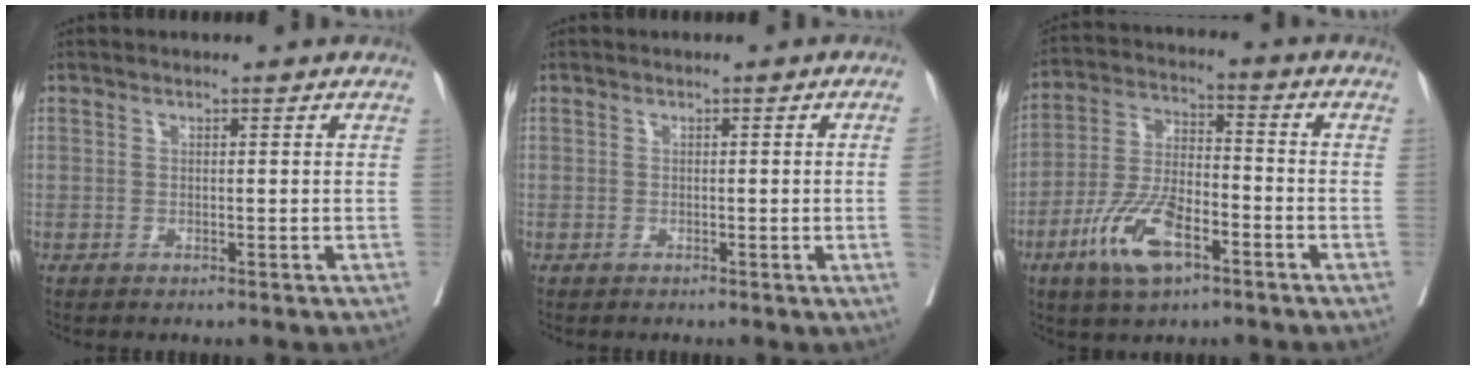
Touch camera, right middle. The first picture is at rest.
{"total": 2.8, "force": [-0.2, -1.1, 2.6], "torque": [-0.040, -0.006, 0.002]}
{"total": 11.3, "force": [-5.7, 4.0, 8.8], "torque": [-0.186, -0.002, -0.108]}